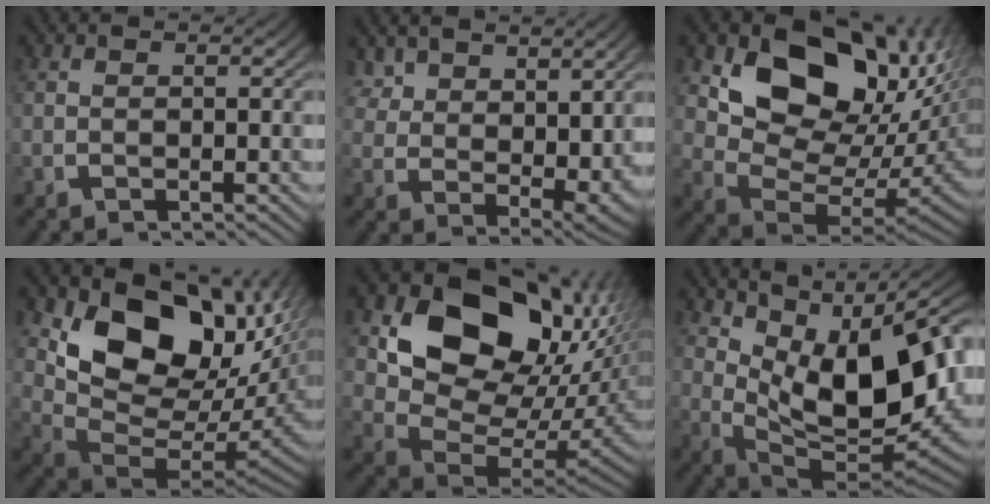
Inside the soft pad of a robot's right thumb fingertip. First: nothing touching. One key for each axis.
{"total": 4.6, "fx": 2.2, "fy": 2.4, "fz": 3.2, "tx": -0.056, "ty": -0.017, "tz": 0.054}
{"total": 13.2, "fx": 1.8, "fy": 8.6, "fz": 9.8, "tx": -0.178, "ty": -0.041, "tz": 0.044}
{"total": 15.6, "fx": 0.5, "fy": 10.7, "fz": 11.3, "tx": -0.216, "ty": -0.056, "tz": 0.028}
{"total": 15.6, "fx": 2.3, "fy": 10.2, "fz": 11.6, "tx": -0.214, "ty": -0.047, "tz": 0.053}
{"total": 16.4, "fx": 2.2, "fy": 9.9, "fz": 13.0, "tx": -0.216, "ty": -0.039, "tz": 0.053}